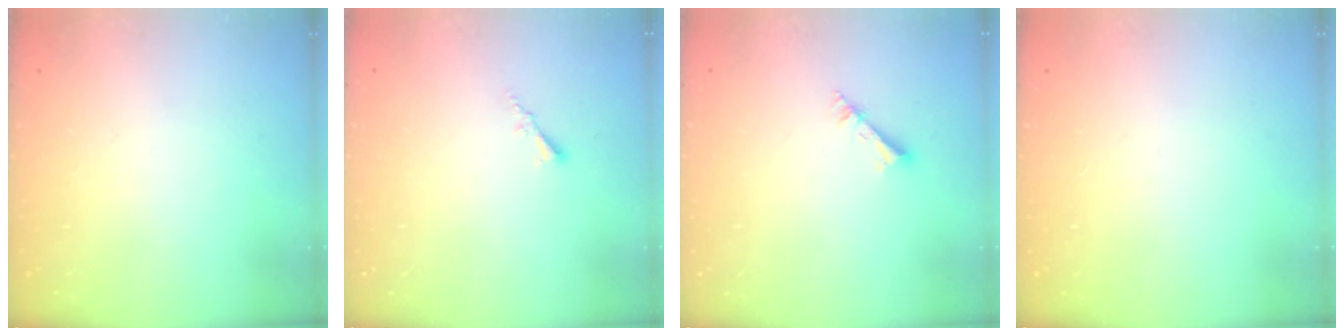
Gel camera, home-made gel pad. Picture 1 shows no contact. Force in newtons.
{"total": 1.7, "press": 1.6, "slide": 0.5}
{"total": 2.6, "press": 2.5, "slide": 0.2}
{"total": 0.0}